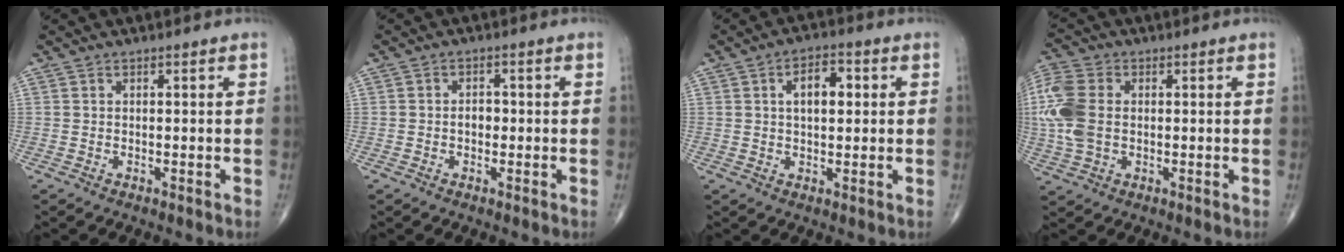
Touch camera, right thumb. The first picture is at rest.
{"total": 2.2, "force": [-0.3, 1.6, 1.5], "torque": [-0.013, 0.006, -0.009]}
{"total": 6.4, "force": [1.3, 3.5, 5.2], "torque": [-0.069, 0.008, 0.016]}
{"total": 11.4, "force": [0.4, 7.6, 8.5], "torque": [-0.216, 0.012, 0.008]}